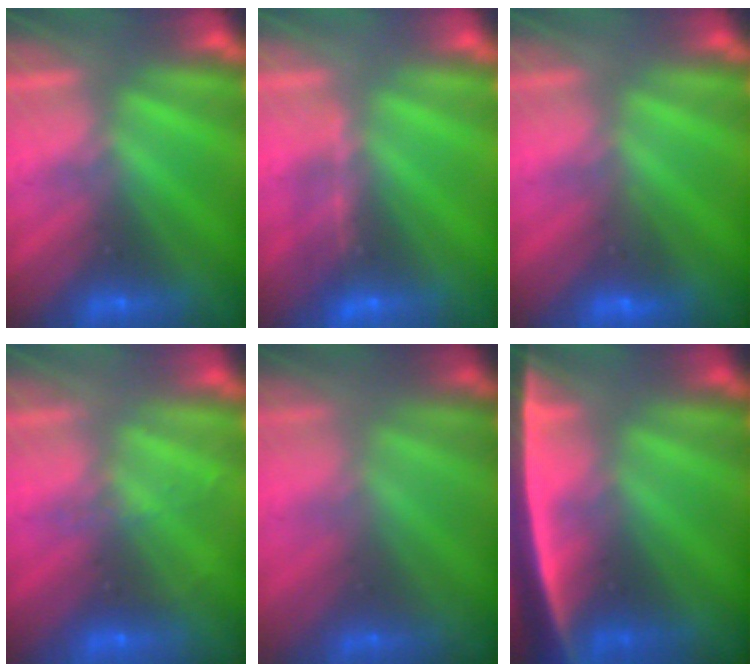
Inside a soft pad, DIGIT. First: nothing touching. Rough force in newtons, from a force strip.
{"total": 1.1}
{"total": 3.1}
{"total": 1.9}
{"total": 1.6}
{"total": 7.6}